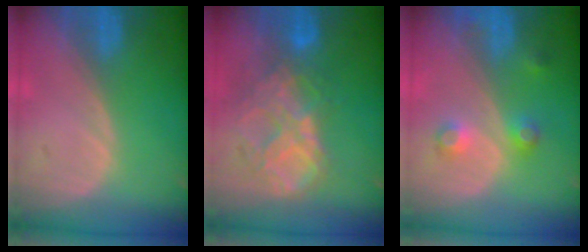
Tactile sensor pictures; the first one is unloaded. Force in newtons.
{"total": 9.1, "press": 7.8, "slide": 4.8}
{"total": 3.8, "press": 3.5, "slide": 1.6}